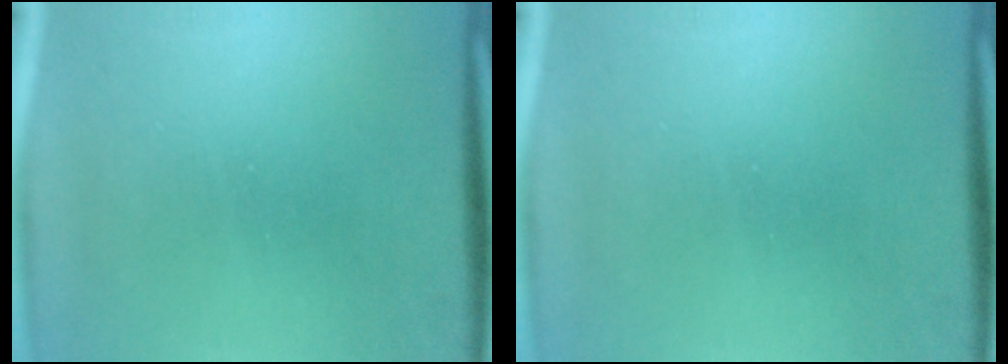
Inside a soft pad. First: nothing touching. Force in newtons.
{"total": 0.0}